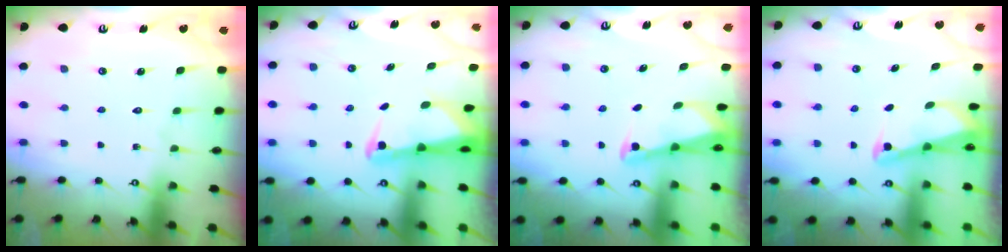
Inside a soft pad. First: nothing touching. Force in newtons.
{"total": 3.1, "press": 3.1, "slide": 0.6}
{"total": 2.2, "press": 2.2, "slide": 0.3}
{"total": 2.2, "press": 2.2, "slide": 0.3}